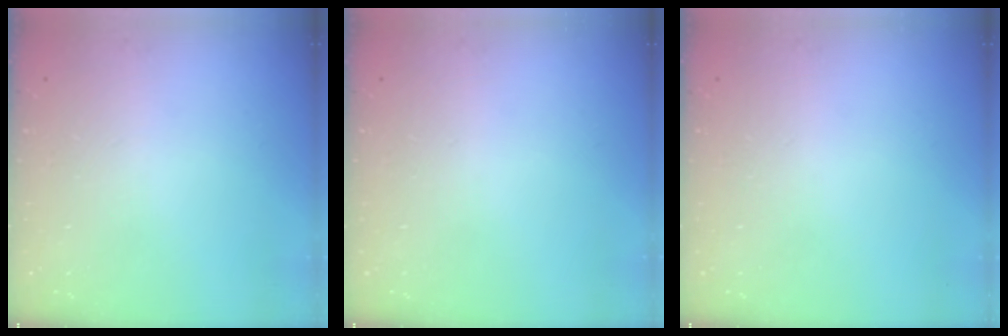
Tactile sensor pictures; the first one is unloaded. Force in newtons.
{"total": 0.0}
{"total": 0.0}